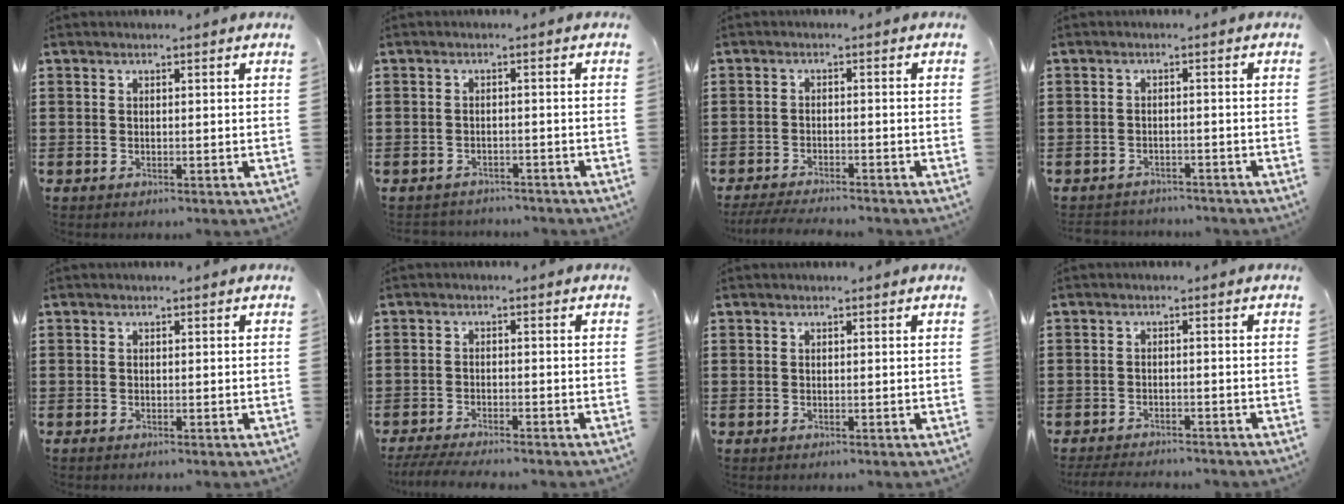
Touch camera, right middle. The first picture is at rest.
{"total": 1.6, "force": [-1.6, 0.2, -0.1], "torque": [-0.007, -0.003, -0.035]}
{"total": 3.0, "force": [-2.9, 0.0, 0.9], "torque": [-0.023, -0.005, -0.059]}
{"total": 2.0, "force": [-2.0, 0.2, -0.1], "torque": [-0.008, -0.004, -0.044]}
{"total": 0.0}
{"total": 3.0, "force": [-2.9, -0.1, 1.0], "torque": [-0.024, -0.007, -0.059]}
{"total": 0.0}
{"total": 2.4, "force": [-2.4, 0.1, 0.3], "torque": [-0.011, -0.004, -0.049]}